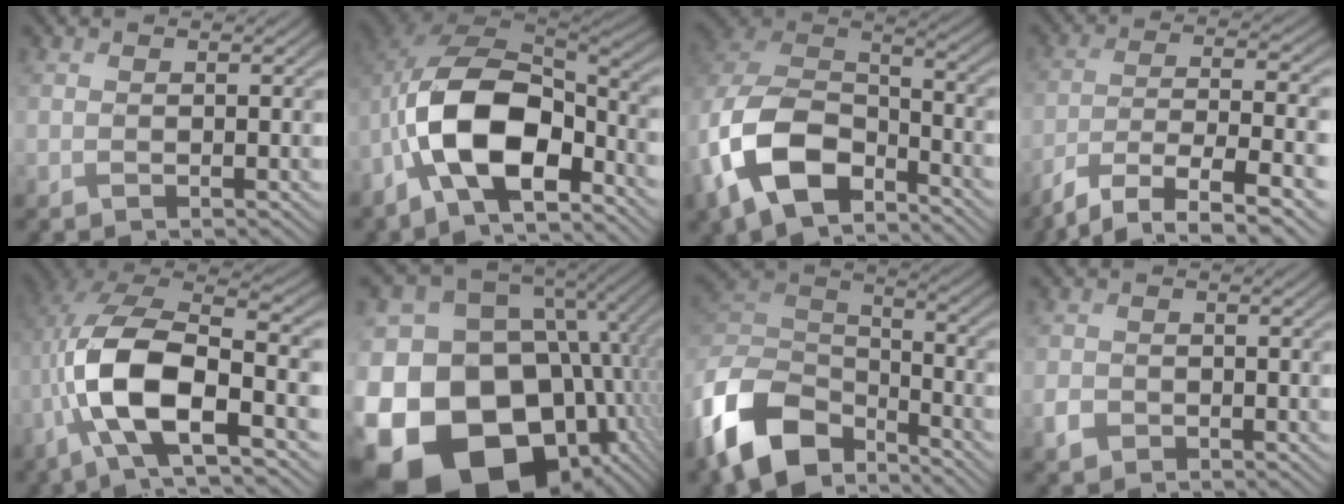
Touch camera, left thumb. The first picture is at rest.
{"total": 14.1, "force": [-5.7, 7.3, 10.7], "torque": [-0.197, -0.012, -0.120]}
{"total": 14.7, "force": [-7.2, 9.1, 9.0], "torque": [-0.216, -0.043, -0.138]}
{"total": 10.1, "force": [-6.8, 2.5, 7.1], "torque": [-0.119, -0.012, -0.121]}
{"total": 13.3, "force": [-4.1, 5.6, 11.4], "torque": [-0.230, -0.003, -0.088]}
{"total": 23.7, "force": [-10.0, 17.2, 13.0], "torque": [-0.283, -0.050, -0.164]}
{"total": 14.4, "force": [-9.3, 8.1, 7.4], "torque": [-0.198, -0.015, -0.188]}
{"total": 2.1, "force": [-1.5, 1.5, 0.2], "torque": [-0.003, -0.006, -0.035]}